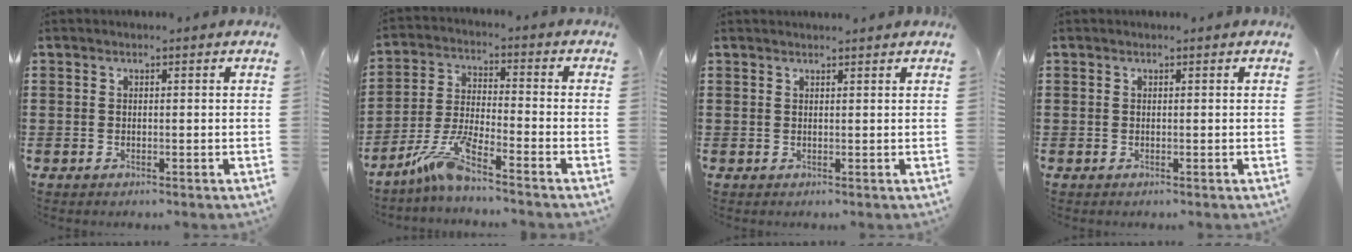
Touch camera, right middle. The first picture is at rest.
{"total": 7.6, "force": [-5.7, 0.4, 5.0], "torque": [-0.120, -0.015, -0.115]}
{"total": 1.2, "force": [1.1, -0.2, 0.1], "torque": [-0.004, -0.003, 0.022]}
{"total": 0.0}